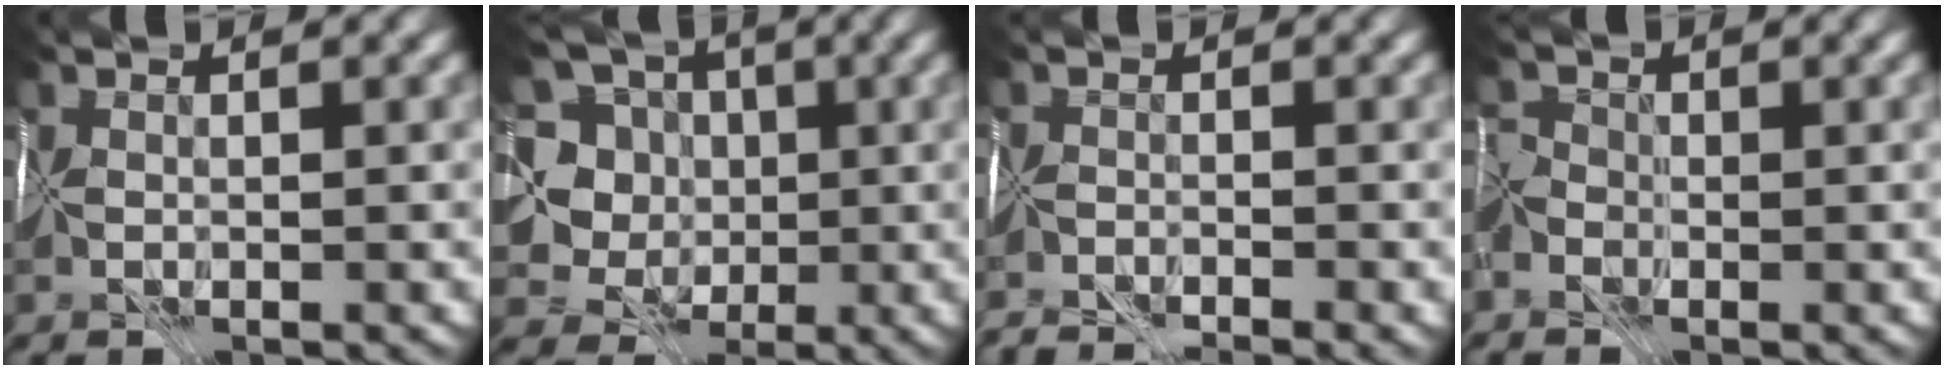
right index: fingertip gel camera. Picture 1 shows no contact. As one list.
[{"total": 9.4, "force": [1.6, 8.7, 3.4], "torque": [-0.077, 0.042, -0.001]}, {"total": 5.8, "force": [-5.3, 1.2, 2.1], "torque": [-0.033, -0.014, -0.078]}, {"total": 1.4, "force": [-1.1, 0.9, 0.3], "torque": [-0.005, 0.004, -0.028]}]